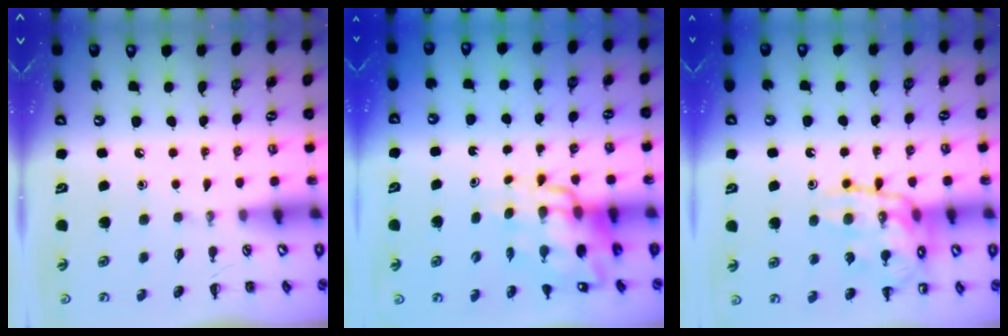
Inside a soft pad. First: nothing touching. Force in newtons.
{"total": 14.0, "press": 13.2, "slide": 4.4}
{"total": 15.9, "press": 15.9, "slide": 1.7}